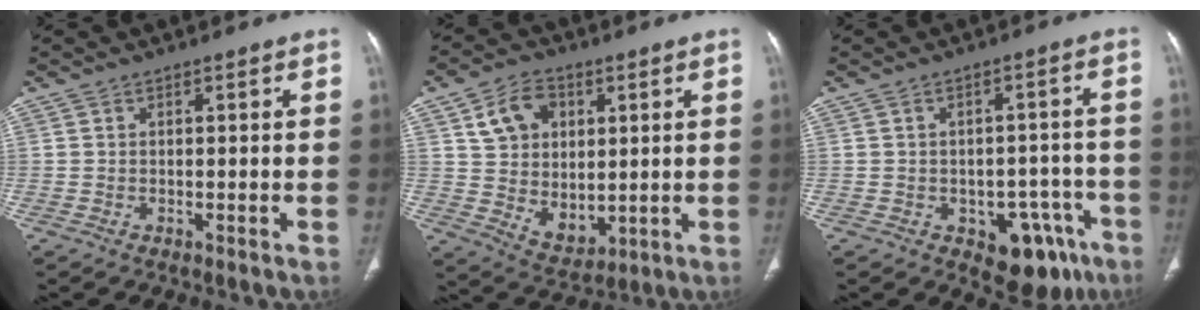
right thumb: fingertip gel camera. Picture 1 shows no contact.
{"total": 12.3, "force": [3.7, 9.5, 6.9], "torque": [-0.078, -0.020, 0.079]}
{"total": 10.9, "force": [-5.6, 6.6, 6.6], "torque": [-0.037, 0.035, -0.066]}